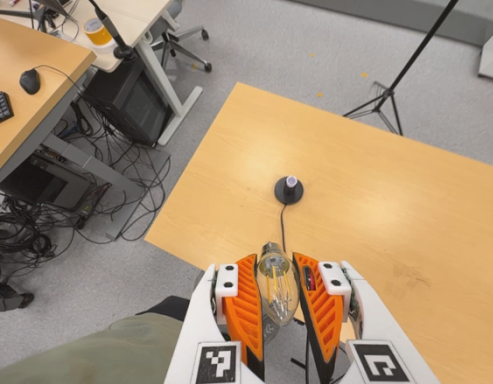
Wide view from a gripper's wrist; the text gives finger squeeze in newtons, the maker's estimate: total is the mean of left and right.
{"total": 20.7, "left": 22.2, "right": 19.1}